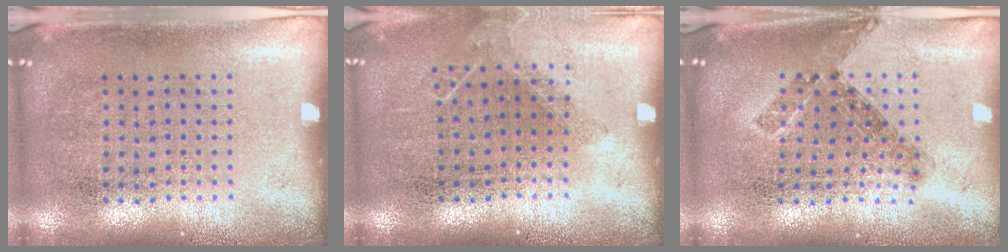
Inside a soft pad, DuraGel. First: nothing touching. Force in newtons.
{"total": 0.9, "press": 0.9, "slide": 0.1}
{"total": 0.8, "press": 0.8, "slide": 0.3}